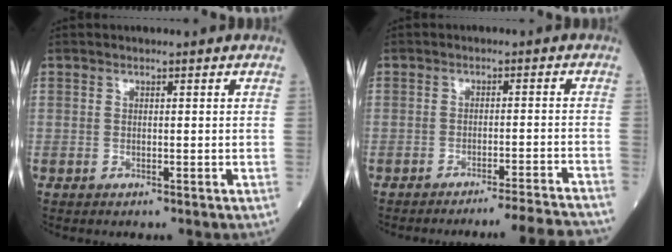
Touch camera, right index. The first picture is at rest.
{"total": 11.5, "force": [-11.0, -2.2, 2.6], "torque": [-0.002, -0.019, -0.141]}